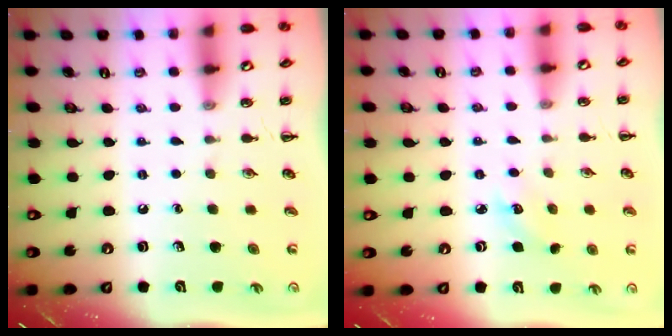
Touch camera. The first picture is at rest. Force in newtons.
{"total": 3.5, "press": 3.4, "slide": 1.0}